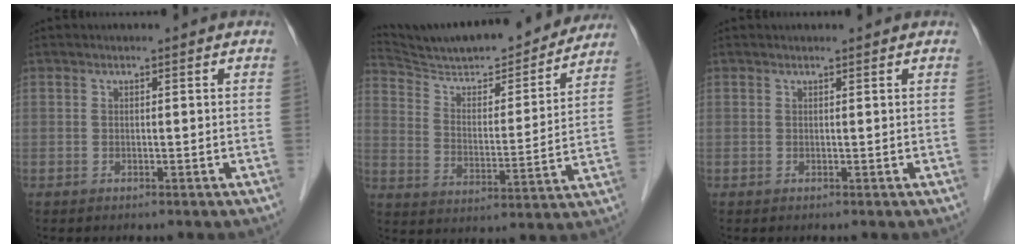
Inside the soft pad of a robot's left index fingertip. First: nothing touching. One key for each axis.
{"total": 22.3, "fx": 20.6, "fy": 3.2, "fz": 7.9, "tx": -0.129, "ty": -0.013, "tz": 0.300}
{"total": 1.0, "fx": 1.0, "fy": 0.1, "fz": 0.1, "tx": -0.009, "ty": 0.008, "tz": 0.013}